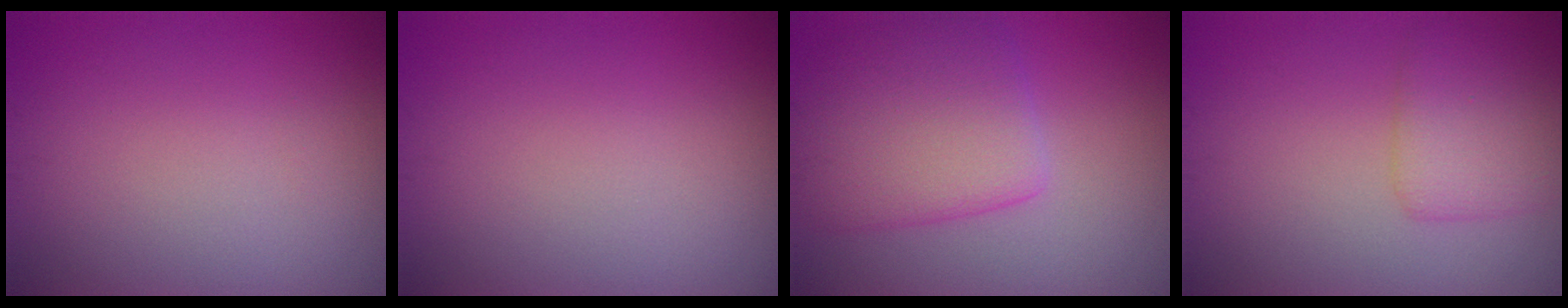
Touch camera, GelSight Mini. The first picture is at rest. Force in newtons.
{"total": 0.0}
{"total": 6.2, "press": 6.2, "slide": 0.5}
{"total": 3.1, "press": 3.1, "slide": 0.1}